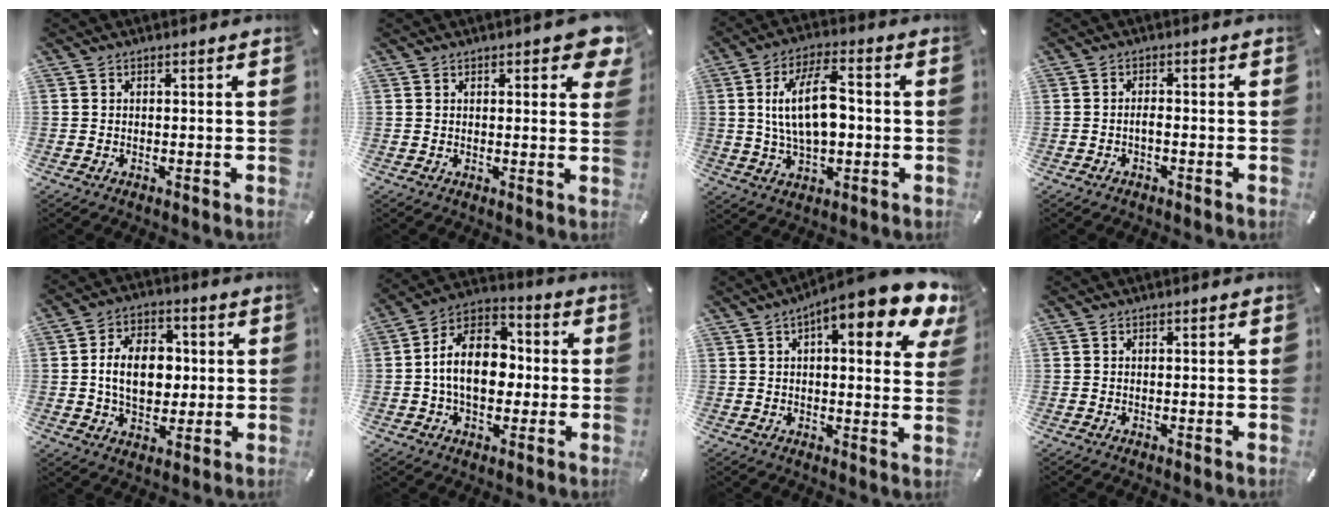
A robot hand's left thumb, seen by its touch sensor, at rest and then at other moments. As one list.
[{"total": 4.8, "force": [2.6, 1.9, 3.5], "torque": [-0.043, -0.012, 0.040]}, {"total": 13.8, "force": [0.7, 7.1, 11.8], "torque": [-0.218, 0.005, 0.014]}, {"total": 1.8, "force": [-0.9, 0.9, 1.3], "torque": [-0.025, 0.004, -0.017]}, {"total": 12.1, "force": [0.3, 8.6, 8.5], "torque": [-0.164, 0.008, 0.004]}, {"total": 13.2, "force": [-1.0, 9.5, 9.1], "torque": [-0.168, 0.012, -0.019]}, {"total": 13.4, "force": [7.8, 3.6, 10.3], "torque": [-0.145, -0.044, 0.123]}, {"total": 0.0}]